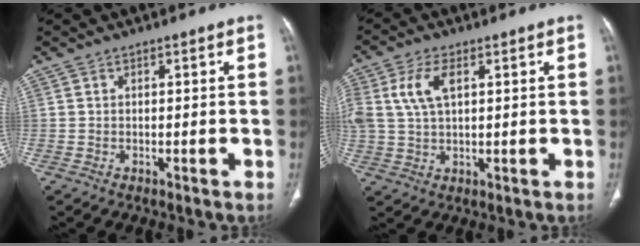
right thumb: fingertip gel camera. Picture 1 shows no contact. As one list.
[{"total": 7.7, "force": [2.3, 4.1, 6.1], "torque": [-0.137, 0.007, 0.049]}]